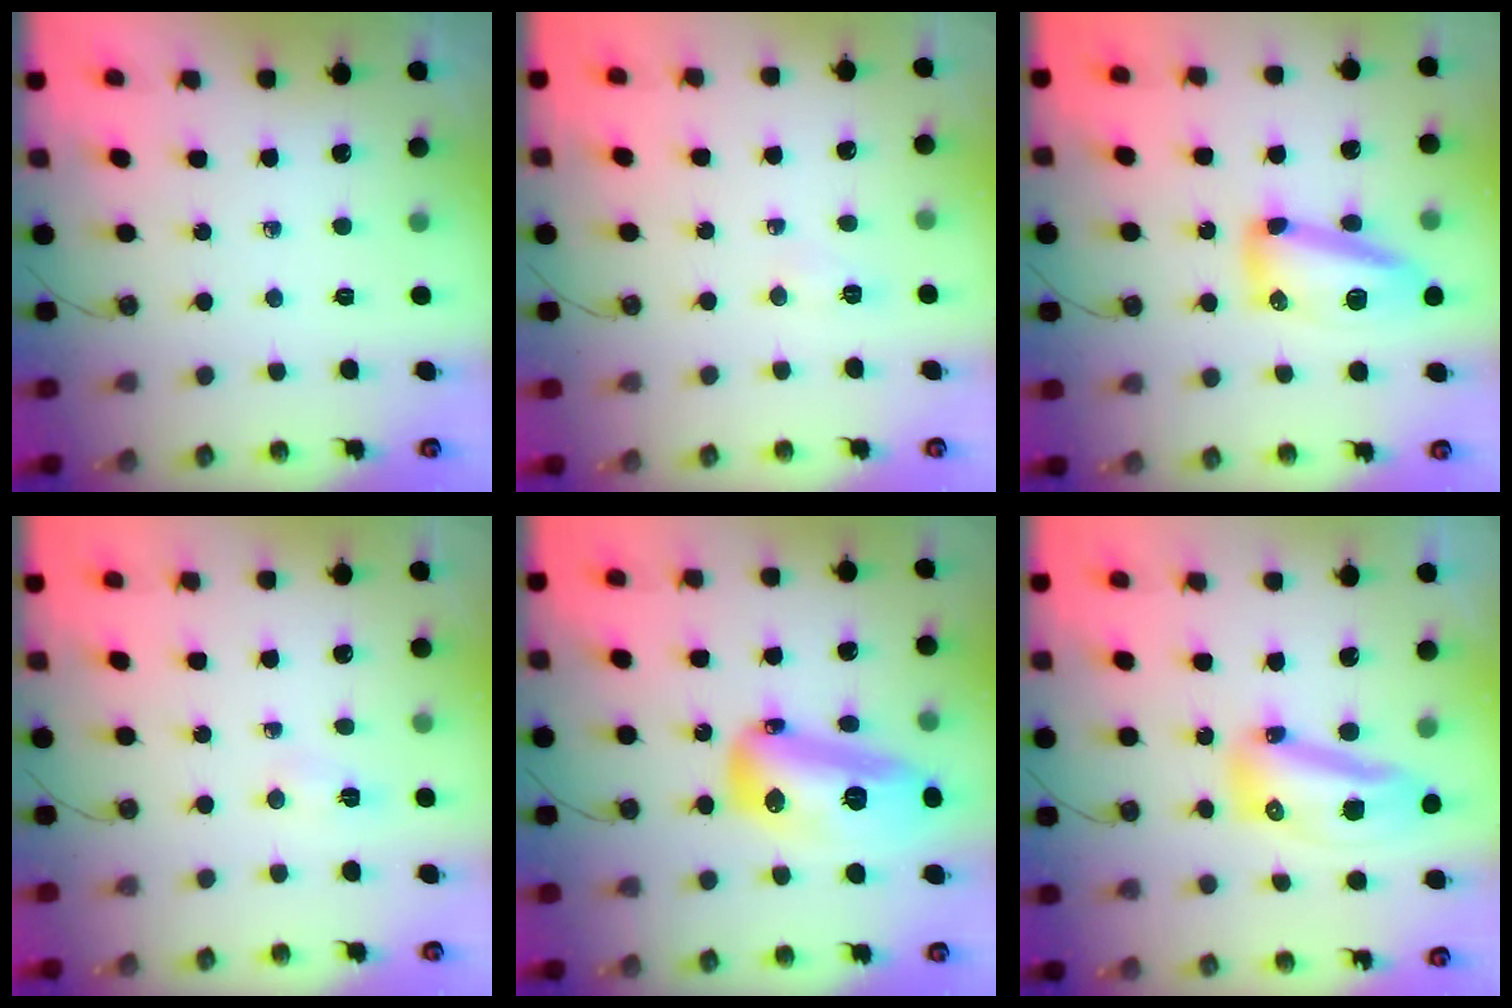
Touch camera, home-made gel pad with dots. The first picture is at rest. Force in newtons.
{"total": 3.9, "press": 3.6, "slide": 1.5}
{"total": 12.5, "press": 12.4, "slide": 1.3}
{"total": 2.3, "press": 2.3, "slide": 0.3}
{"total": 17.6, "press": 17.5, "slide": 1.5}
{"total": 12.8, "press": 12.7, "slide": 1.4}